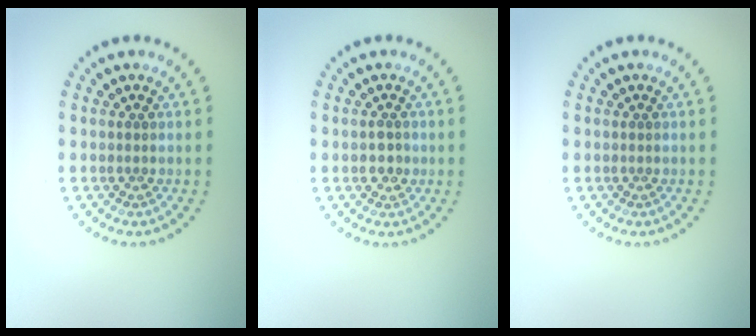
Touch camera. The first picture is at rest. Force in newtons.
{"total": 1.3, "press": 1.3, "slide": 0.2}
{"total": 0.0}